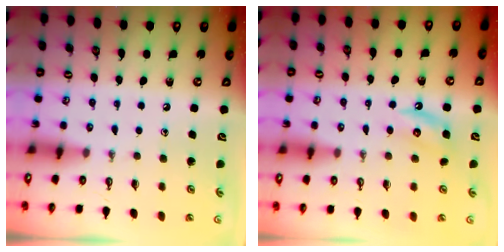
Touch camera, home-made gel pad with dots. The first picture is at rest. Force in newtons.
{"total": 4.2, "press": 4.1, "slide": 0.7}